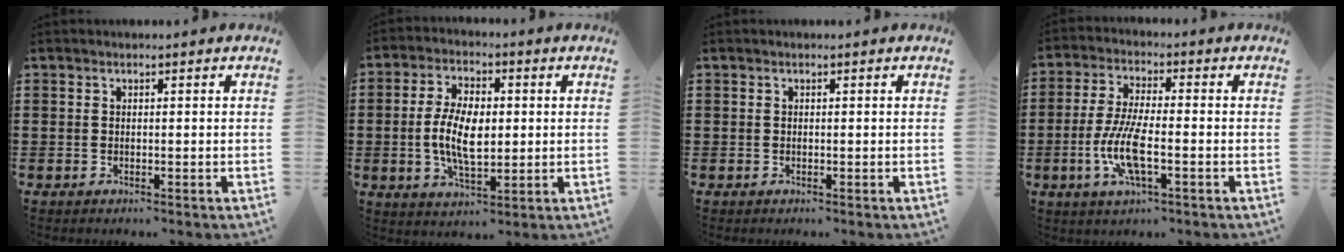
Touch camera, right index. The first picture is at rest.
{"total": 8.2, "force": [-0.2, 4.2, 7.1], "torque": [-0.150, 0.005, -0.007]}
{"total": 0.0}
{"total": 8.3, "force": [-2.5, 2.2, 7.5], "torque": [-0.165, -0.014, -0.051]}